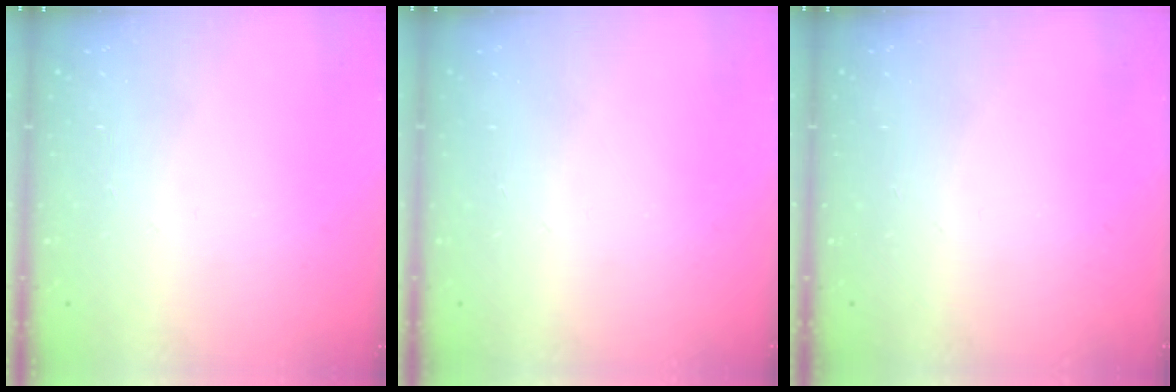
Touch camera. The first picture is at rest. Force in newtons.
{"total": 0.0}
{"total": 0.0}